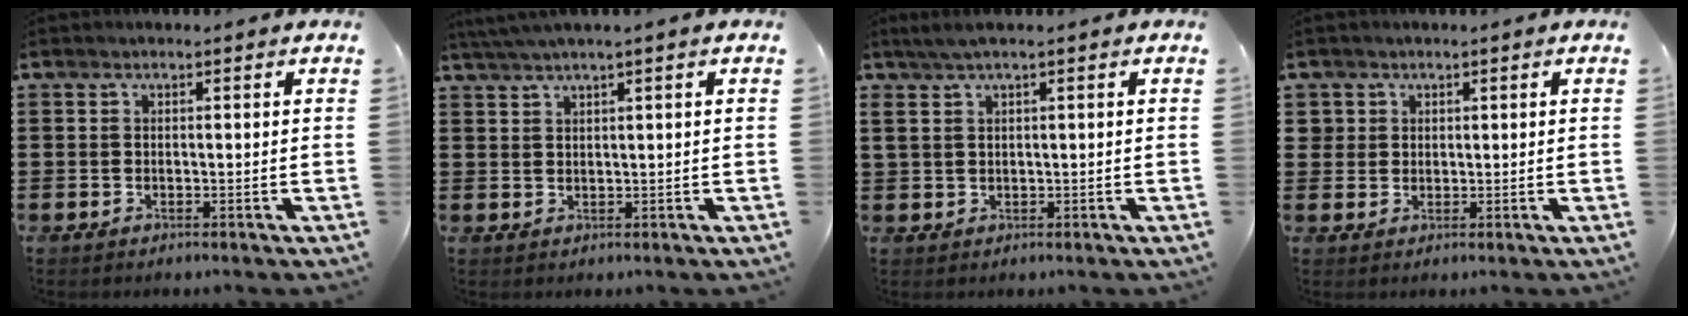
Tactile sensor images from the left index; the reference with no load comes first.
{"total": 2.0, "force": [1.4, -0.4, 1.4], "torque": [-0.028, -0.001, 0.026]}
{"total": 2.2, "force": [0.8, 0.3, 2.0], "torque": [-0.038, 0.002, 0.014]}
{"total": 2.0, "force": [0.9, 1.8, 0.1], "torque": [-0.011, 0.008, 0.016]}